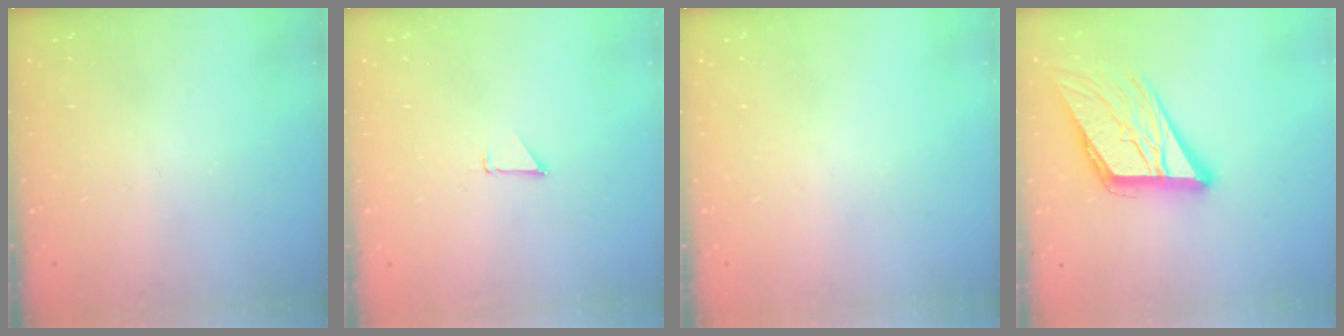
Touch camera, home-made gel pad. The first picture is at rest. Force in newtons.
{"total": 0.9, "press": 0.9, "slide": 0.1}
{"total": 0.0}
{"total": 17.7, "press": 17.6, "slide": 2.1}